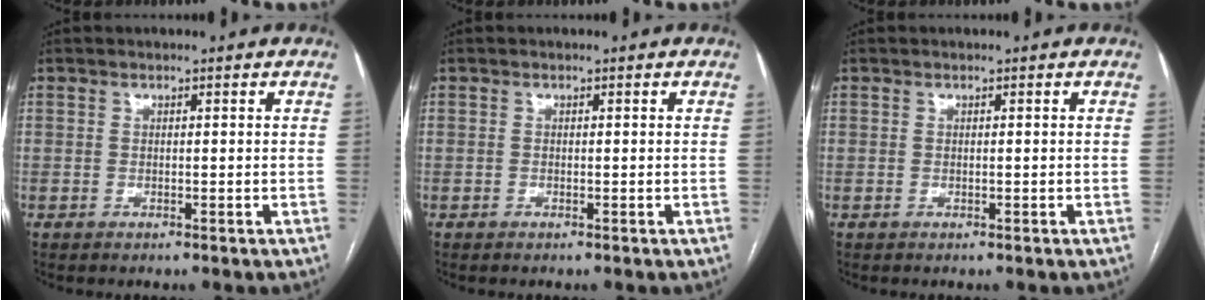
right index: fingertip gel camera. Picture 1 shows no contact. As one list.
[{"total": 0.0}, {"total": 0.0}]